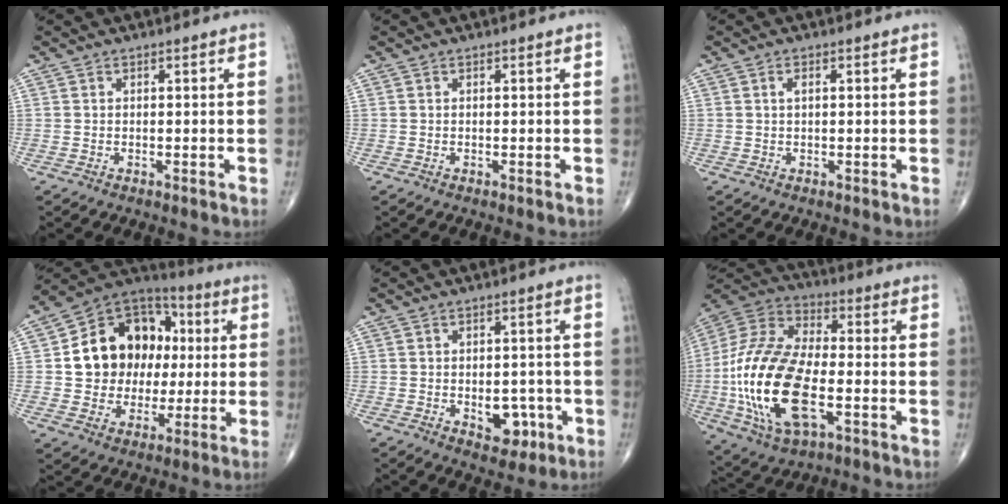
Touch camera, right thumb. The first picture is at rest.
{"total": 0.0}
{"total": 1.4, "force": [0.5, 0.6, 1.2], "torque": [-0.025, 0.005, 0.008]}
{"total": 18.3, "force": [1.9, 14.8, 10.6], "torque": [-0.125, 0.025, 0.034]}
{"total": 6.1, "force": [-1.8, 3.9, 4.3], "torque": [-0.029, 0.008, -0.016]}
{"total": 24.4, "force": [-4.8, 11.9, 20.7], "torque": [-0.442, 0.008, -0.083]}